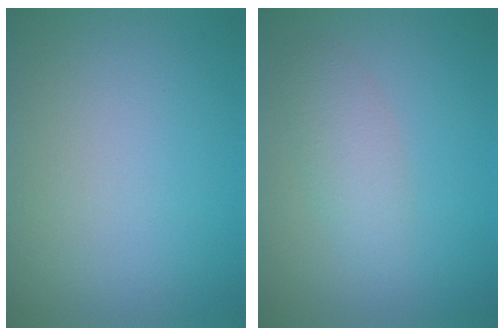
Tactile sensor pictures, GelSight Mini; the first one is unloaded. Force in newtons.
{"total": 2.4, "press": 2.4, "slide": 0.0}